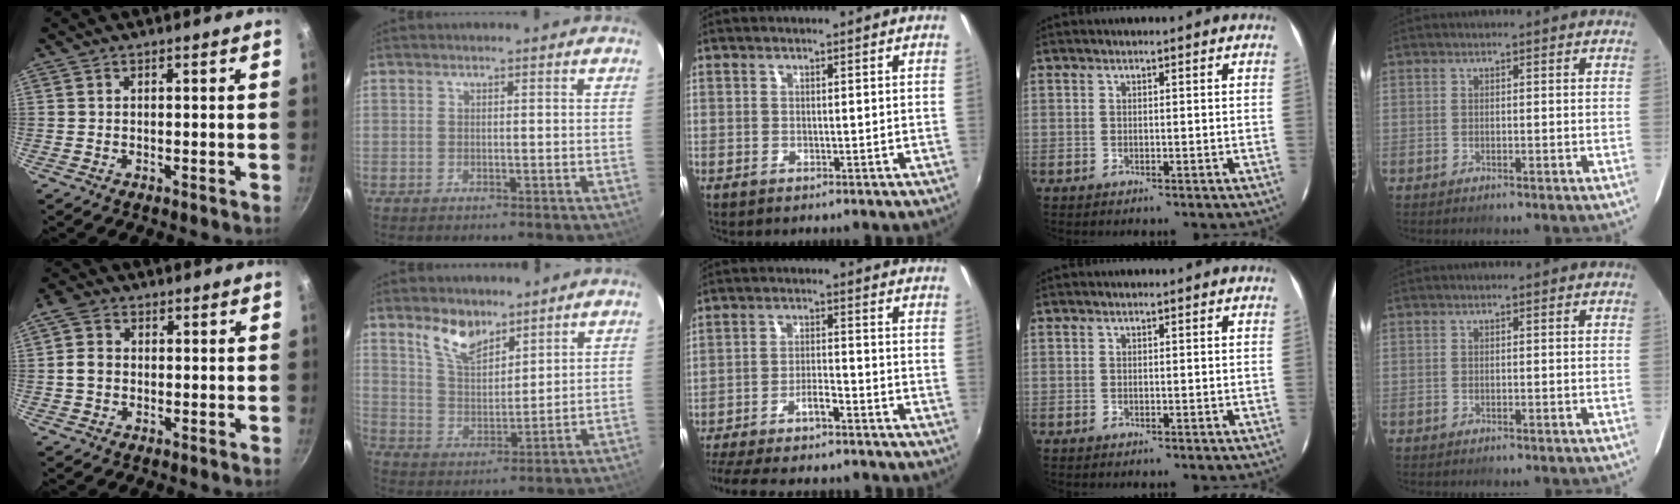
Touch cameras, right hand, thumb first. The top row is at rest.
{"thumb": {"total": 4.5, "force": [0.0, 3.7, 2.6], "torque": [-0.039, 0.008, -0.010]}, "index": {"total": 8.4, "force": [6.1, 3.7, 4.4], "torque": [-0.079, 0.009, 0.121]}, "middle": {"total": 12.1, "force": [-10.7, 1.6, 5.5], "torque": [-0.126, 0.001, -0.175]}}